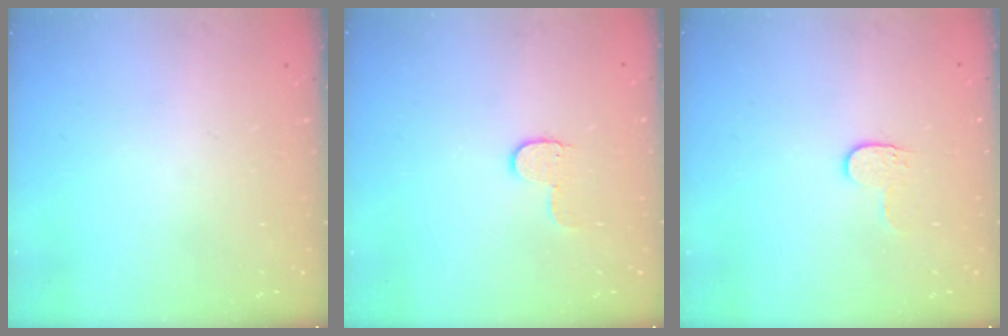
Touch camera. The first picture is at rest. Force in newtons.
{"total": 6.1, "press": 6.1, "slide": 0.4}
{"total": 4.0, "press": 4.0, "slide": 0.5}